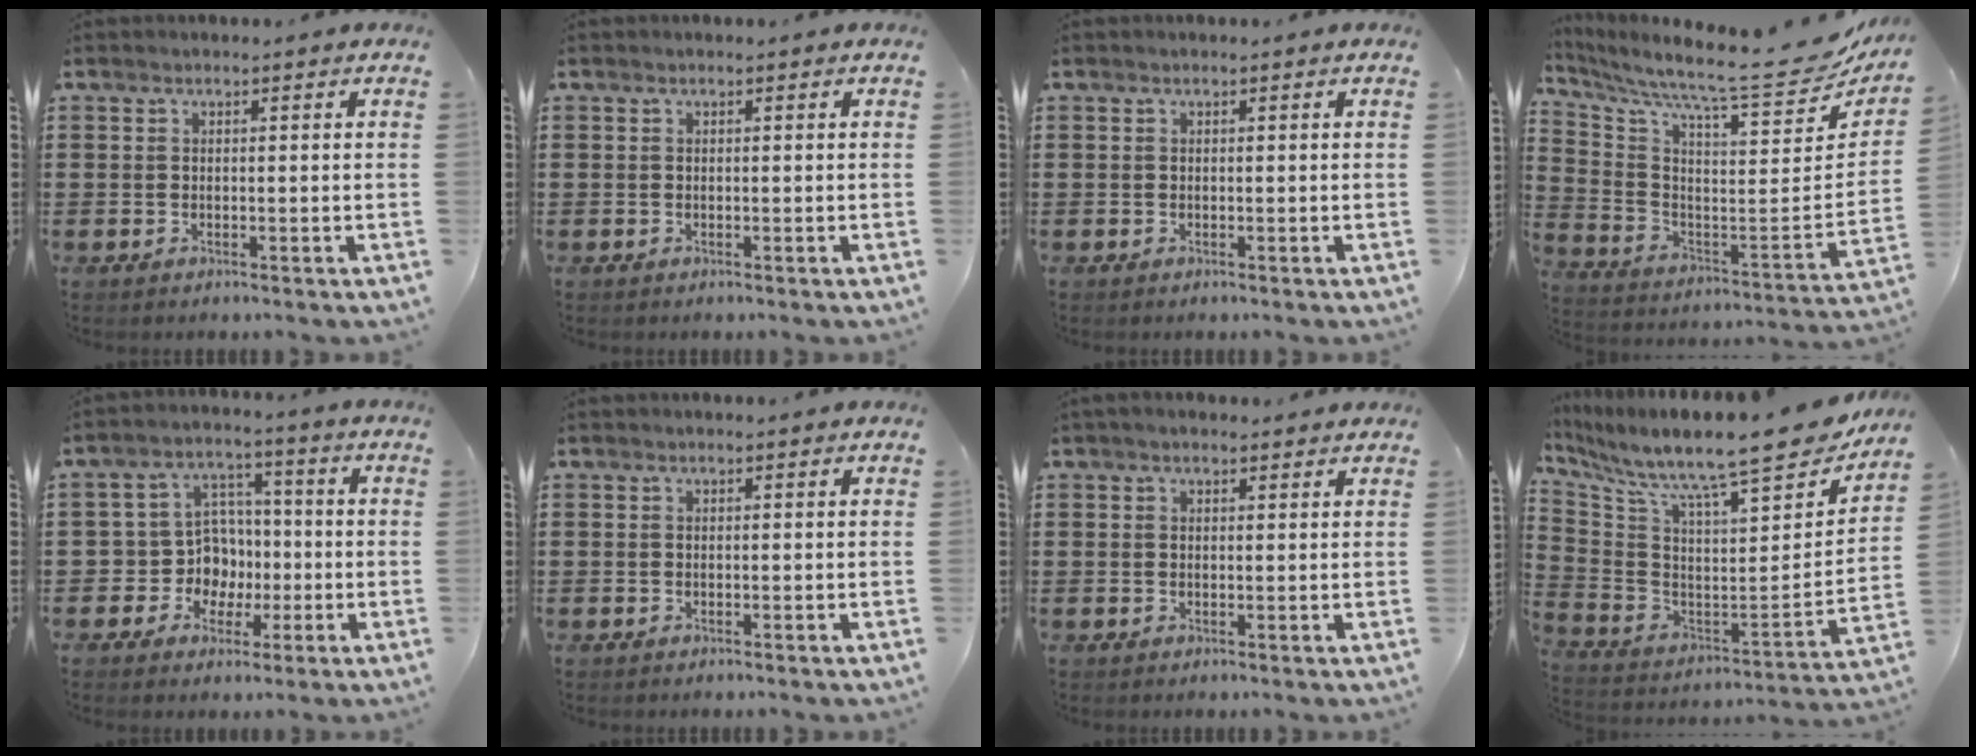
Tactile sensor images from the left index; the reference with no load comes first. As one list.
[{"total": 0.0}, {"total": 0.0}, {"total": 9.1, "force": [8.1, 0.0, 4.1], "torque": [-0.104, -0.085, 0.125]}, {"total": 7.9, "force": [-0.7, 7.4, 2.7], "torque": [-0.084, 0.012, -0.006]}, {"total": 0.0}, {"total": 1.2, "force": [1.0, 0.4, 0.5], "torque": [-0.011, 0.003, 0.020]}, {"total": 11.6, "force": [9.9, 0.6, 6.1], "torque": [-0.124, -0.088, 0.152]}]